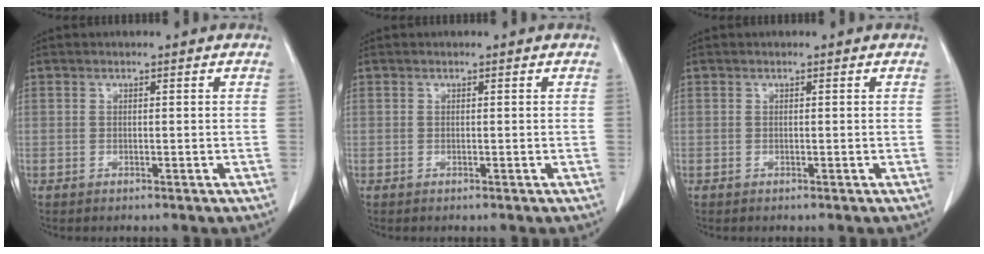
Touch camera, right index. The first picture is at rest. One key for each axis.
{"total": 0.0}
{"total": 0.0}